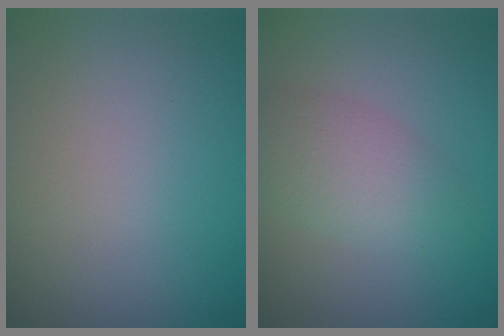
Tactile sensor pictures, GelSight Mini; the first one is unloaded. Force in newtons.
{"total": 4.0, "press": 4.0, "slide": 0.1}